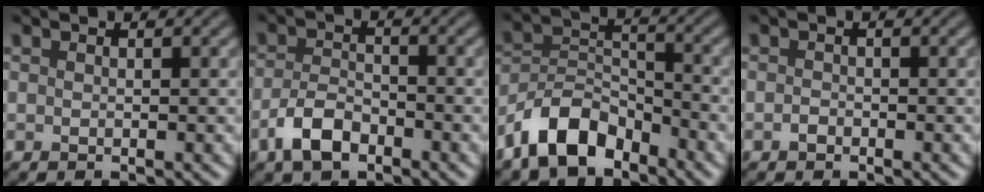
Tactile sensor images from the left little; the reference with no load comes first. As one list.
[{"total": 3.5, "force": [-2.3, 1.7, 2.1], "torque": [-0.041, 0.001, -0.050]}, {"total": 6.6, "force": [-4.9, 3.0, 3.1], "torque": [-0.053, 0.005, -0.104]}, {"total": 0.7, "force": [-0.6, 0.4, 0.3], "torque": [-0.005, -0.001, -0.014]}]